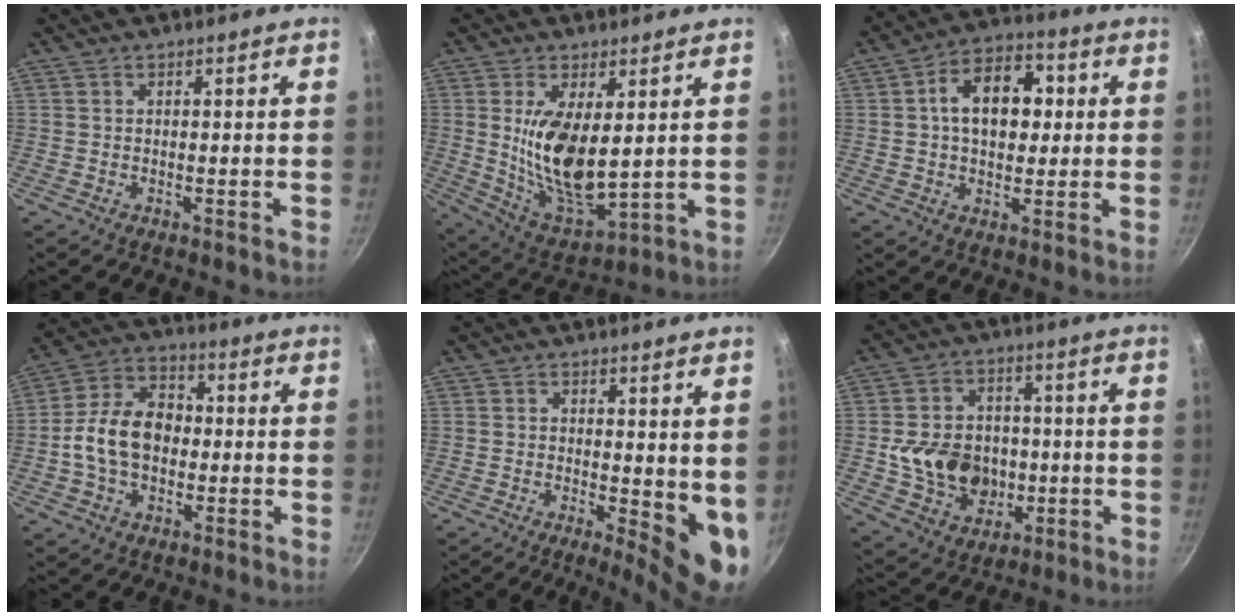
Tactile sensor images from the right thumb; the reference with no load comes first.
{"total": 14.9, "force": [2.3, 6.8, 13.1], "torque": [-0.232, -0.036, 0.060]}
{"total": 12.9, "force": [1.8, 8.7, 9.3], "torque": [-0.104, 0.020, 0.016]}
{"total": 12.7, "force": [-1.1, 9.0, 8.8], "torque": [-0.128, 0.032, -0.035]}
{"total": 8.2, "force": [0.4, 3.4, 7.5], "torque": [-0.080, -0.018, 0.009]}
{"total": 14.6, "force": [-1.5, 12.0, 8.2], "torque": [-0.109, 0.019, -0.014]}